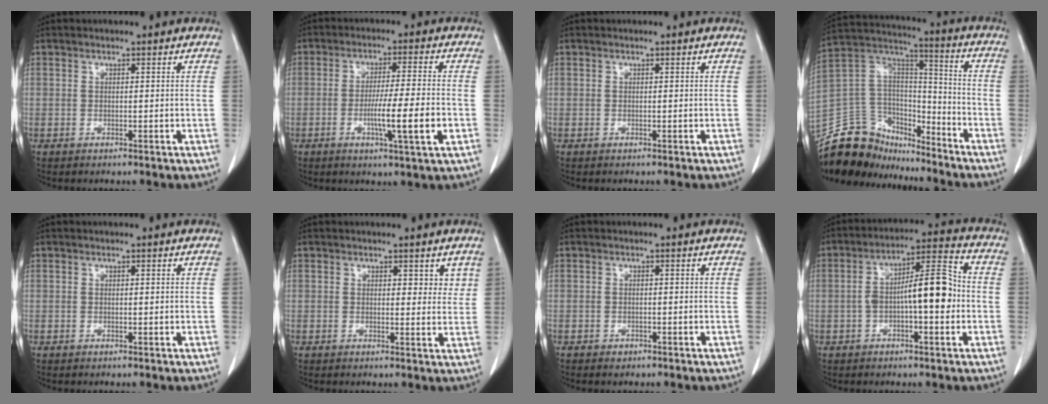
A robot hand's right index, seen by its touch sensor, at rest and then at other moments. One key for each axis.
{"total": 8.9, "fx": -2.4, "fy": -0.4, "fz": 8.6, "tx": -0.142, "ty": -0.013, "tz": -0.042}
{"total": 0.0}
{"total": 16.2, "fx": -14.3, "fy": 7.1, "fz": 2.8, "tx": -0.054, "ty": 0.077, "tz": -0.248}
{"total": 0.0}
{"total": 2.6, "fx": 1.6, "fy": 1.5, "fz": 1.5, "tx": -0.007, "ty": -0.008, "tz": 0.019}
{"total": 0.9, "fx": -0.7, "fy": 0.6, "fz": 0.3, "tx": -0.007, "ty": 0.000, "tz": -0.005}
{"total": 10.4, "fx": -1.2, "fy": 2.5, "fz": 10.0, "tx": -0.169, "ty": 0.033, "tz": -0.023}